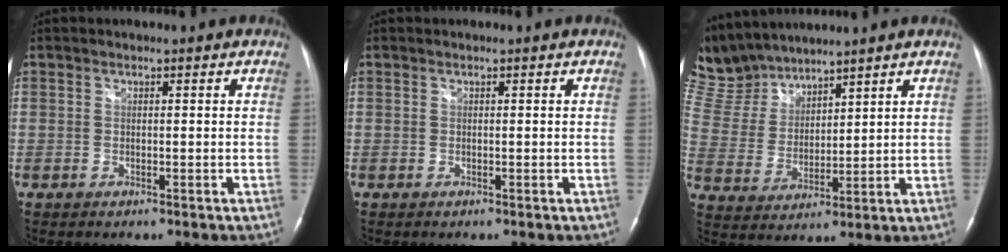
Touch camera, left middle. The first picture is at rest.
{"total": 0.0}
{"total": 10.9, "force": [10.4, 2.5, 2.0], "torque": [-0.065, 0.015, 0.226]}